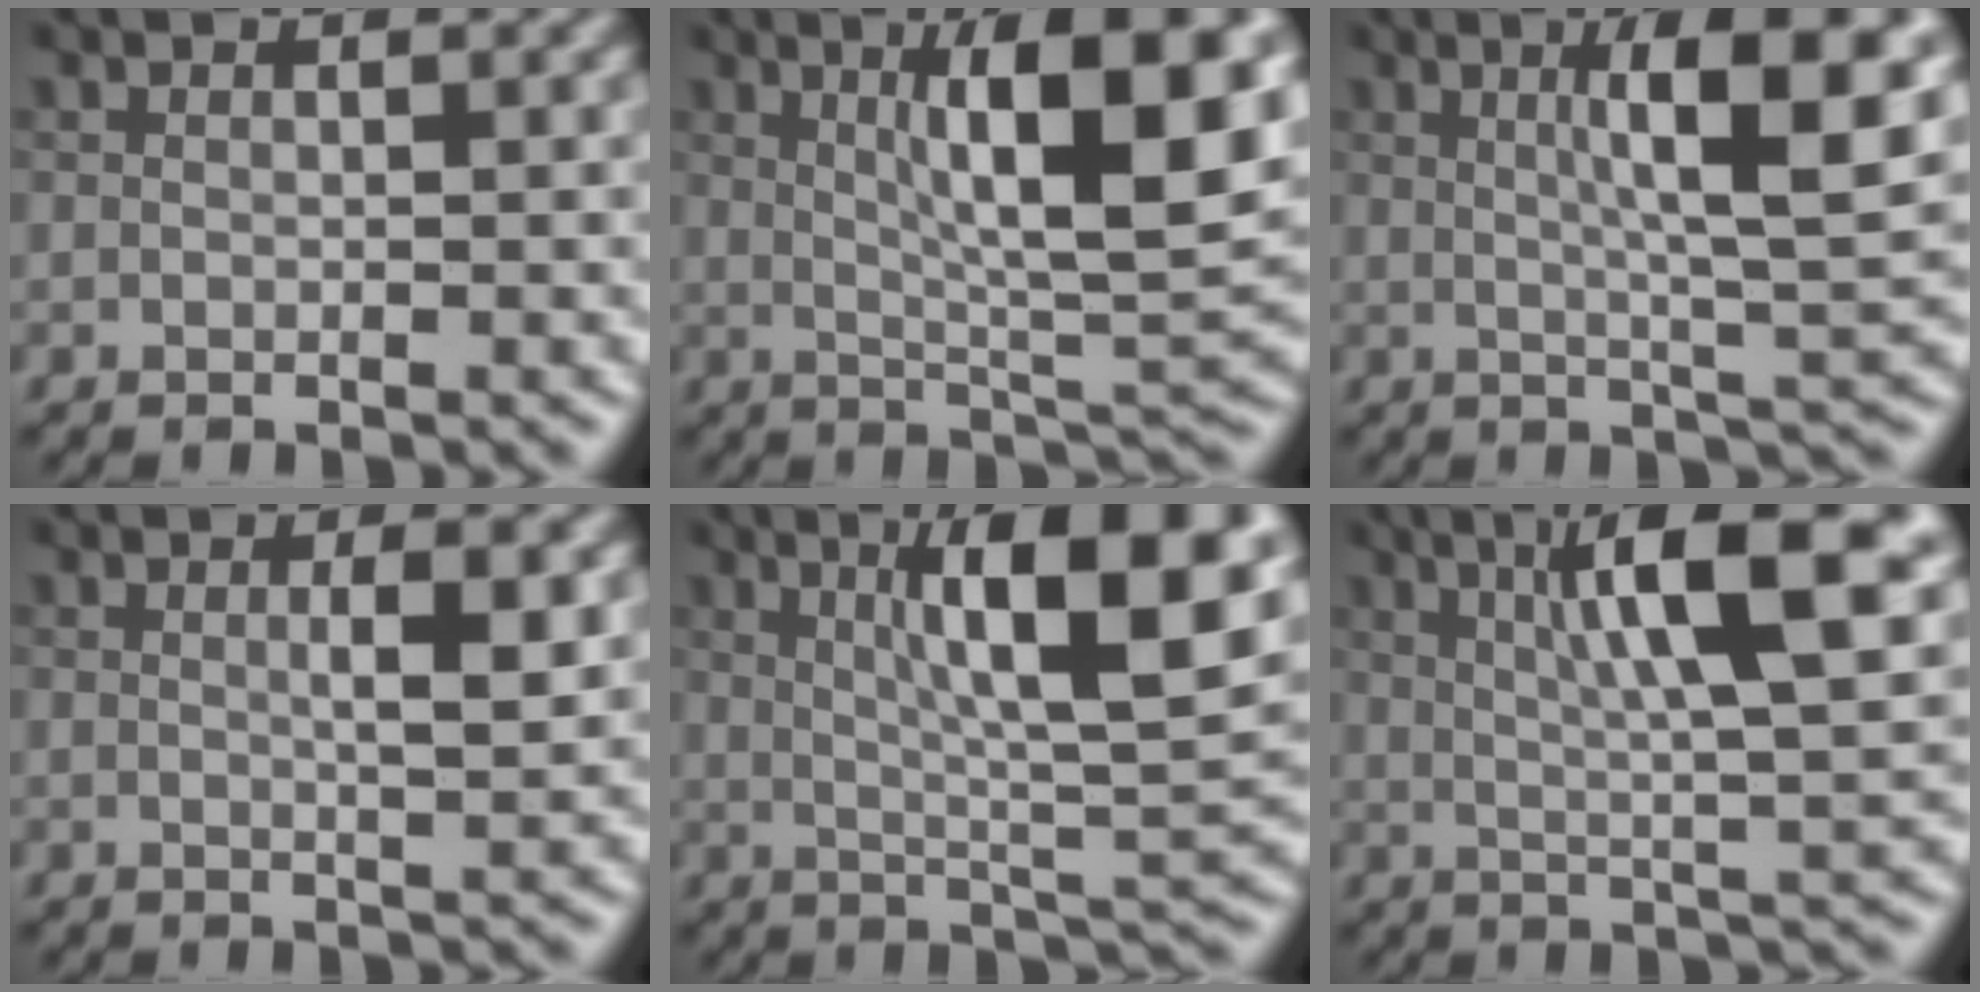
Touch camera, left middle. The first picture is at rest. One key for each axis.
{"total": 11.0, "fx": 3.0, "fy": 2.3, "fz": 10.3, "tx": -0.143, "ty": 0.006, "tz": 0.051}
{"total": 9.6, "fx": 2.4, "fy": 1.7, "fz": 9.2, "tx": -0.123, "ty": 0.008, "tz": 0.036}
{"total": 2.7, "fx": 0.5, "fy": 0.5, "fz": 2.6, "tx": -0.038, "ty": 0.003, "tz": 0.006}
{"total": 11.7, "fx": 3.6, "fy": 2.3, "fz": 10.9, "tx": -0.154, "ty": 0.015, "tz": 0.058}
{"total": 11.1, "fx": 3.7, "fy": 1.9, "fz": 10.3, "tx": -0.148, "ty": 0.013, "tz": 0.058}